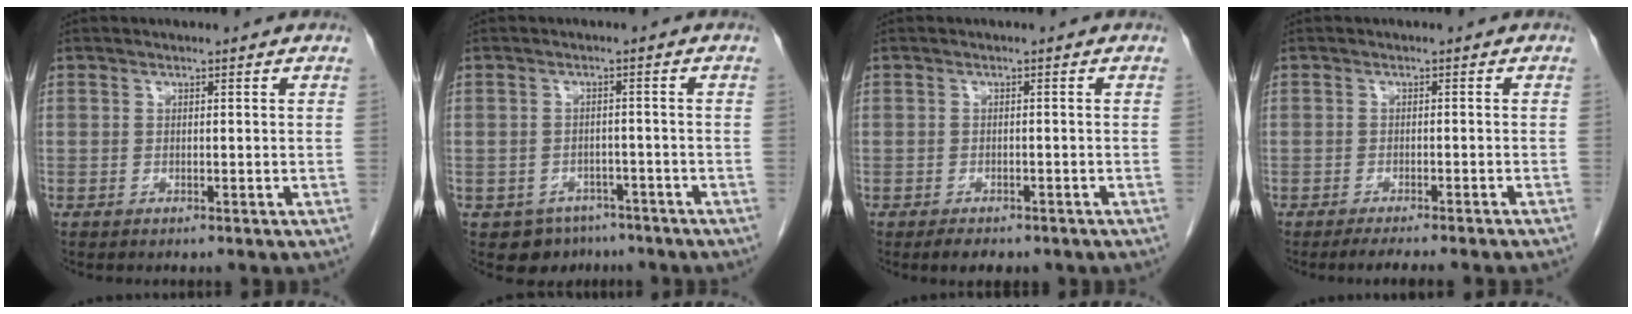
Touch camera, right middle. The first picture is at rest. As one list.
[{"total": 5.4, "force": [-4.0, 3.5, 0.5], "torque": [0.008, 0.011, -0.053]}, {"total": 3.7, "force": [-2.8, 1.5, 1.9], "torque": [-0.024, -0.004, -0.031]}, {"total": 6.5, "force": [-5.6, -0.3, 3.3], "torque": [-0.028, -0.007, -0.078]}]